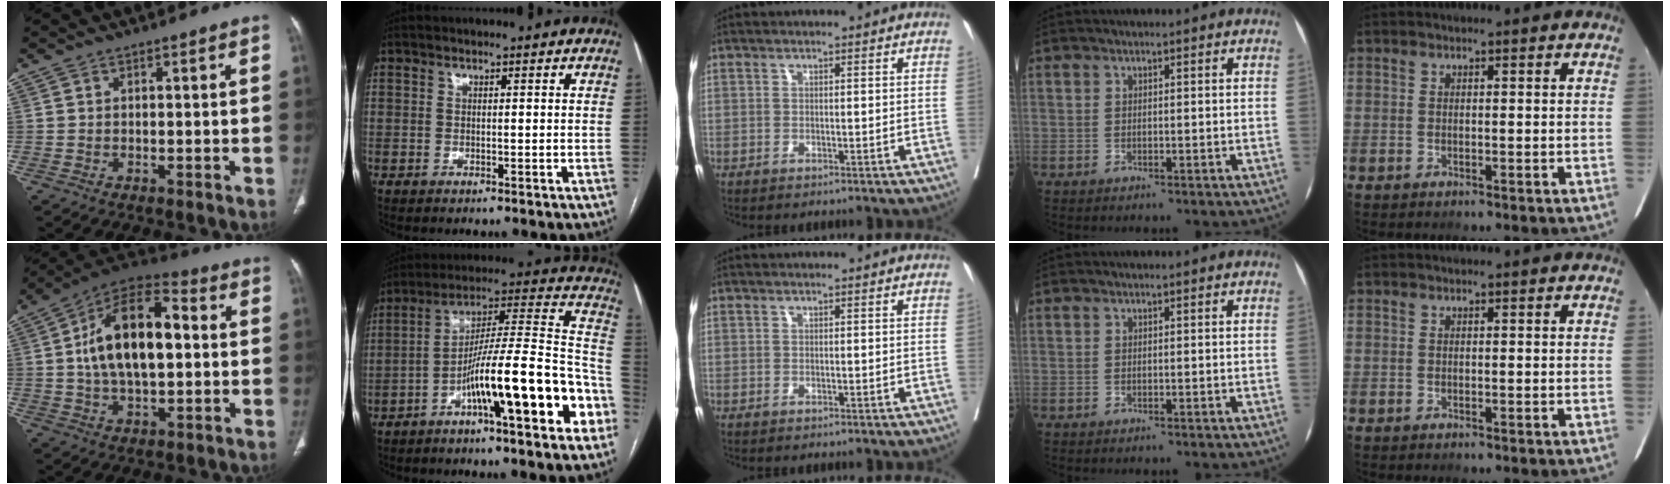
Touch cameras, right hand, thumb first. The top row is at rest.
{"thumb": {"total": 18.0, "force": [1.5, 9.3, 15.3], "torque": [-0.254, 0.027, 0.017]}, "index": {"total": 19.1, "force": [-8.5, 2.1, 16.9], "torque": [-0.225, 0.043, -0.129]}}